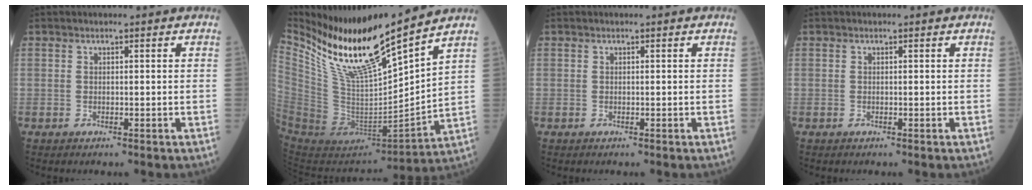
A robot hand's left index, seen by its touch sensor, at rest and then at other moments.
{"total": 18.3, "force": [14.8, 1.5, 10.7], "torque": [-0.201, -0.030, 0.294]}
{"total": 0.0}
{"total": 0.0}